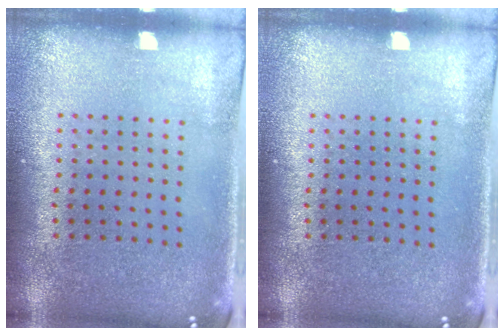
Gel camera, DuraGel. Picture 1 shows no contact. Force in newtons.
{"total": 0.0}